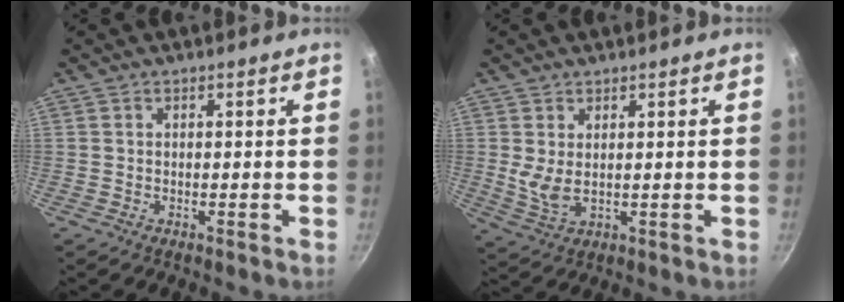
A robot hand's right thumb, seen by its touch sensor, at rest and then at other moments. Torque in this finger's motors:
{"motor_torque": [0.22, 0.05, 0.14, -0.04, 0.02]}